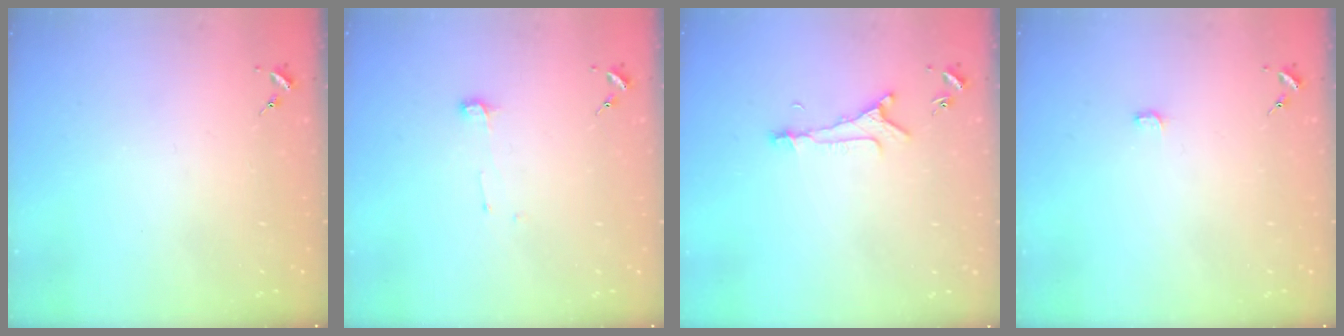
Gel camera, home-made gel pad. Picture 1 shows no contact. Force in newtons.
{"total": 4.0, "press": 4.0, "slide": 0.5}
{"total": 6.1, "press": 6.0, "slide": 0.6}
{"total": 2.2, "press": 2.2, "slide": 0.2}